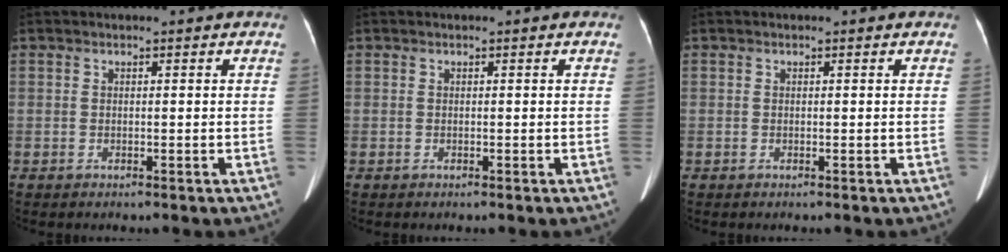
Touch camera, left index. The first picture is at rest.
{"total": 0.0}
{"total": 0.0}